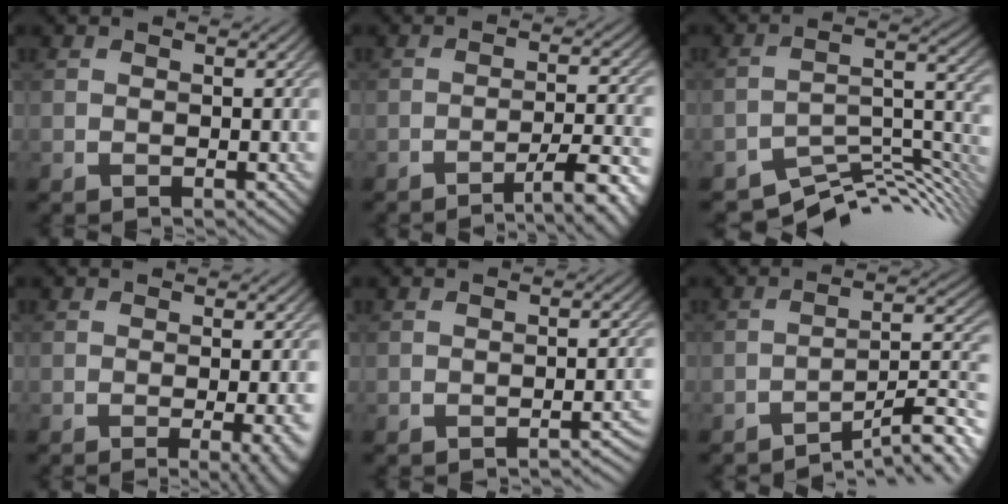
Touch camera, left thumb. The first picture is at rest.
{"total": 7.8, "force": [-5.0, 1.4, 5.9], "torque": [-0.098, 0.008, -0.072]}
{"total": 9.8, "force": [-8.1, 2.5, 4.9], "torque": [-0.074, -0.007, -0.134]}
{"total": 6.7, "force": [-2.0, 2.1, 6.0], "torque": [-0.055, -0.002, -0.015]}
{"total": 2.7, "force": [-1.7, 0.4, 2.1], "torque": [-0.021, 0.010, -0.030]}
{"total": 10.3, "force": [-7.5, 1.8, 6.8], "torque": [-0.093, 0.012, -0.113]}